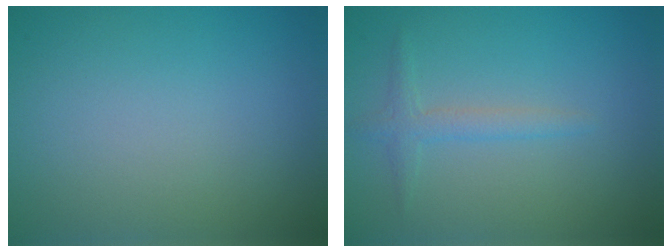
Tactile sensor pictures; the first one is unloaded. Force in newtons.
{"total": 1.7, "press": 1.7, "slide": 0.1}